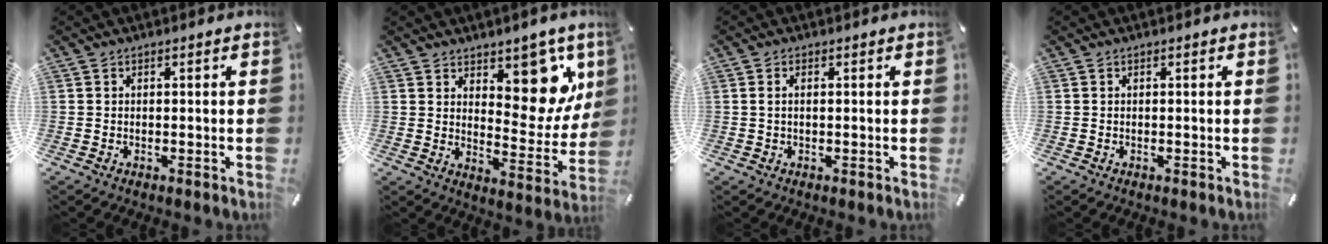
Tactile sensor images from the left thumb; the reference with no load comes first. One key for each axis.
{"total": 13.1, "fx": 7.9, "fy": 7.6, "fz": 7.2, "tx": -0.051, "ty": -0.076, "tz": 0.139}
{"total": 1.5, "fx": 0.1, "fy": 0.6, "fz": 1.4, "tx": -0.028, "ty": 0.002, "tz": 0.001}
{"total": 0.0}